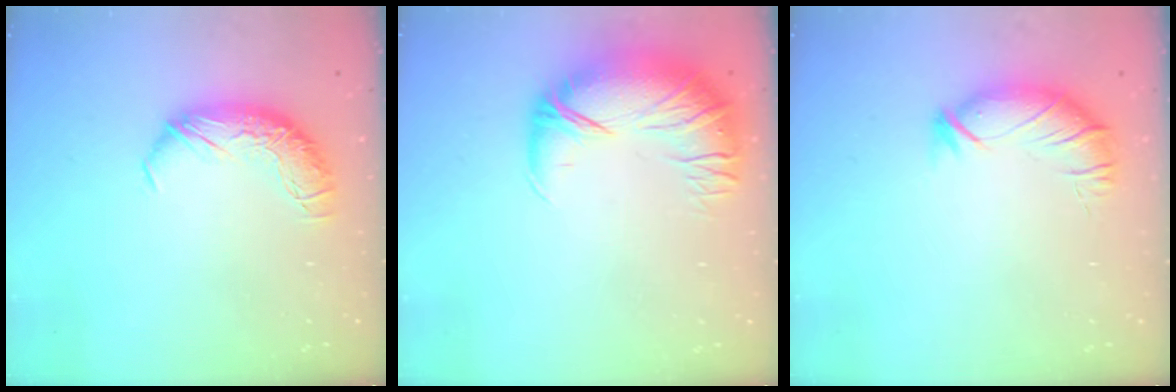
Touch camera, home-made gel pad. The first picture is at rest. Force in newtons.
{"total": 2.9, "press": 0.7, "slide": 2.9}
{"total": 3.0, "press": 2.3, "slide": 2.0}